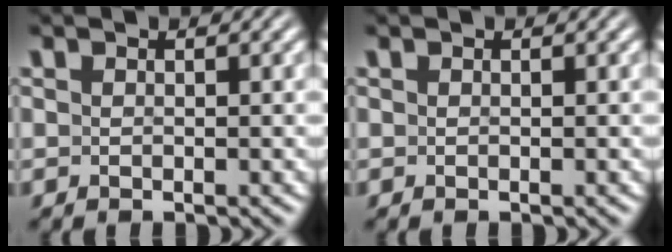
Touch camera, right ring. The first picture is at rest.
{"total": 0.0}